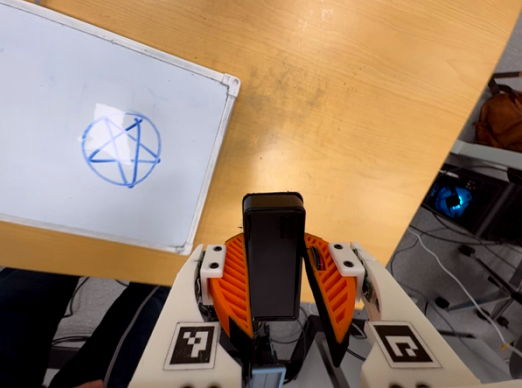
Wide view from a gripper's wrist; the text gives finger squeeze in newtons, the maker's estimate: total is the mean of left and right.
{"total": 5.1, "left": 4.7, "right": 5.6}